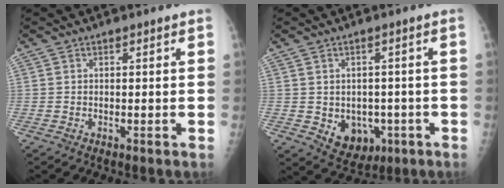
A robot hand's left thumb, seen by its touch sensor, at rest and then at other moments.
{"total": 7.9, "force": [-2.0, 6.2, 4.5], "torque": [-0.035, 0.006, -0.010]}